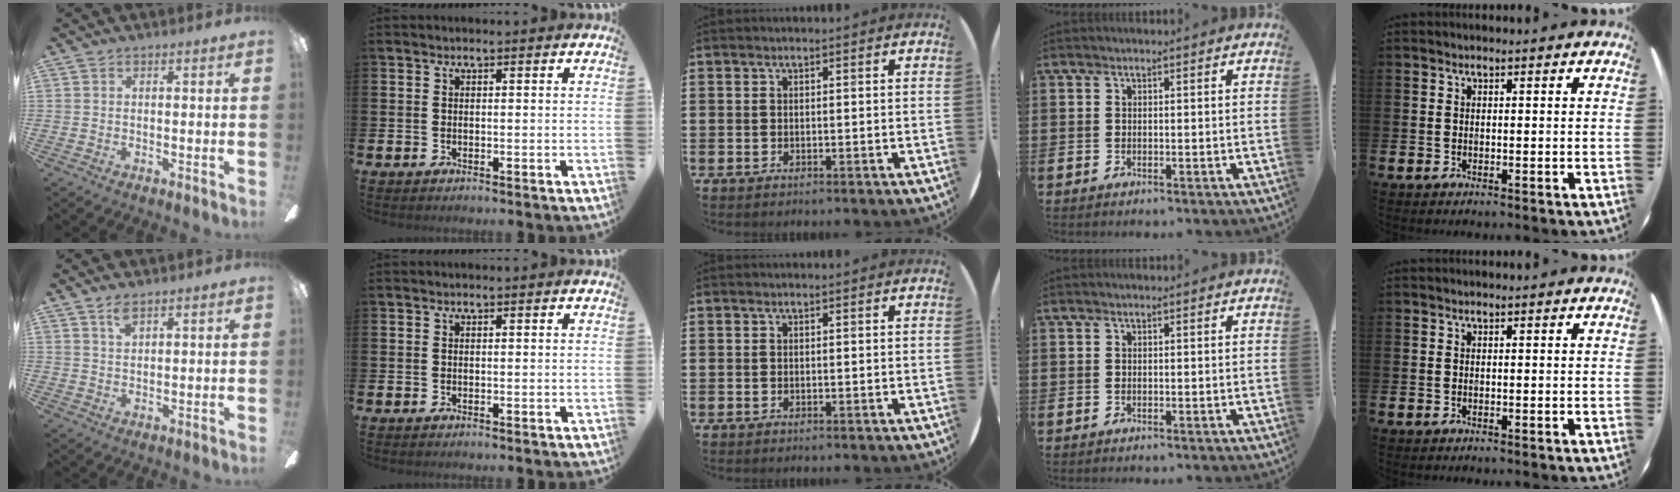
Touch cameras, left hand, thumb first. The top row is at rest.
{"thumb": {"total": 3.1, "force": [2.2, 1.1, 1.9], "torque": [-0.044, 0.002, 0.039]}}